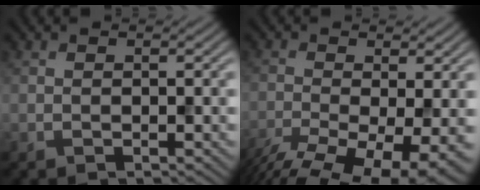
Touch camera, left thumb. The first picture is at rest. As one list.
[{"total": 11.9, "force": [-6.6, 4.3, 8.9], "torque": [-0.182, -0.038, -0.097]}]